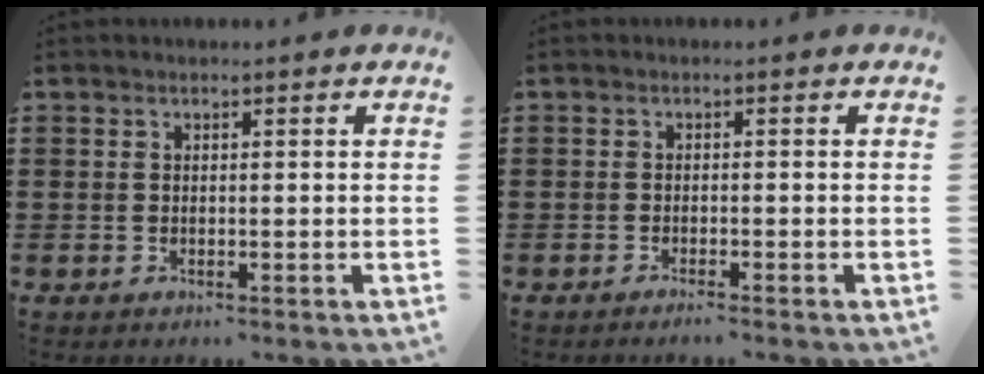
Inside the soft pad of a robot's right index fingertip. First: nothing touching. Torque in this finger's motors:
{"motor_torque": [-0.94, 1.20, -0.62, -0.07]}